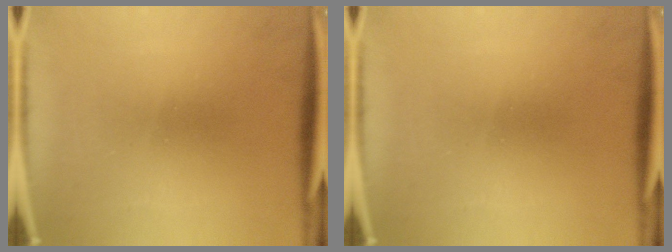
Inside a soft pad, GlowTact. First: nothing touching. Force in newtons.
{"total": 0.0}